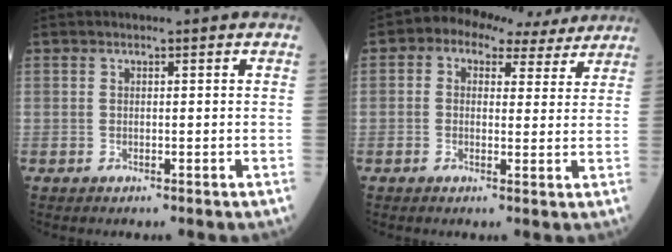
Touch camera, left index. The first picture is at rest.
{"total": 7.6, "force": [5.0, 4.6, 3.3], "torque": [-0.049, 0.034, 0.060]}